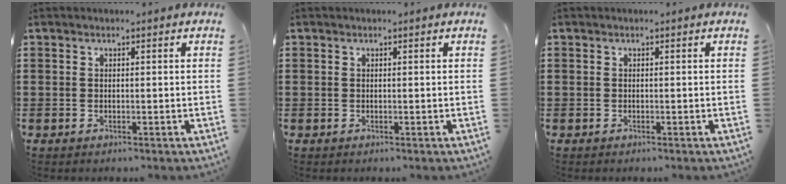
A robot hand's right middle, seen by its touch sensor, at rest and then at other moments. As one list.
[{"total": 0.0}, {"total": 0.0}]